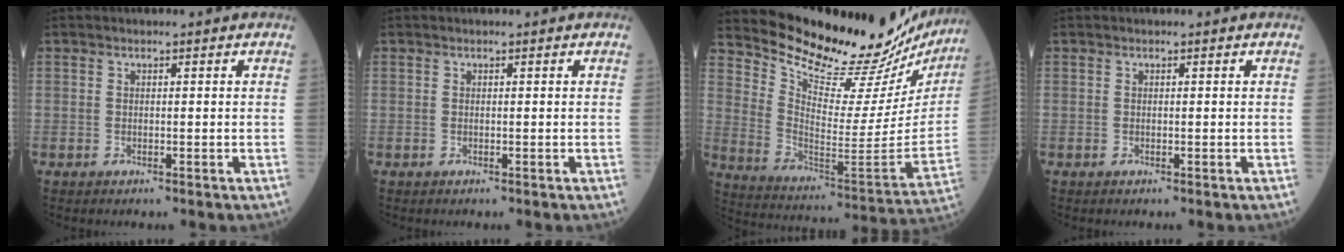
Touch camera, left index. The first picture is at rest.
{"total": 0.0}
{"total": 27.0, "force": [25.3, 5.0, 8.0], "torque": [-0.134, -0.115, 0.341]}
{"total": 0.0}